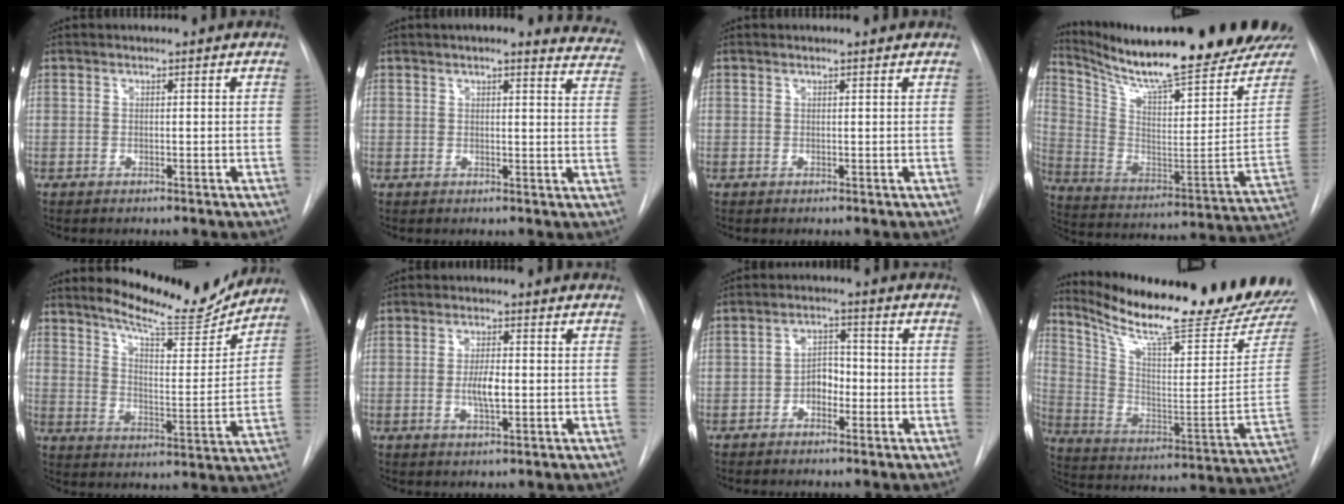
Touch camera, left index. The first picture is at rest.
{"total": 11.8, "force": [10.8, 2.3, 4.2], "torque": [-0.023, -0.023, 0.094]}
{"total": 0.0}
{"total": 24.6, "force": [21.1, 0.7, 12.6], "torque": [-0.217, -0.084, 0.310]}
{"total": 12.8, "force": [12.0, 1.9, 4.0], "torque": [-0.061, -0.040, 0.172]}
{"total": 3.9, "force": [-1.2, 0.9, 3.5], "torque": [-0.068, -0.008, -0.018]}
{"total": 4.0, "force": [-2.3, 2.3, 2.3], "torque": [-0.036, 0.007, -0.041]}
{"total": 25.2, "force": [22.5, 0.0, 11.4], "torque": [-0.193, -0.111, 0.321]}